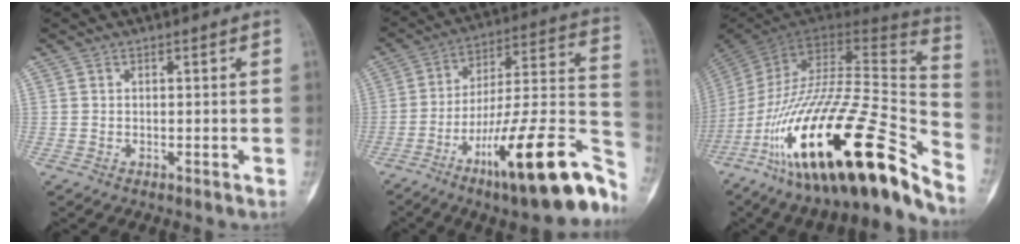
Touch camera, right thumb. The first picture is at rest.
{"total": 28.3, "force": [-13.9, 7.2, 23.6], "torque": [-0.282, 0.078, -0.208]}
{"total": 34.9, "force": [-21.2, 9.2, 26.2], "torque": [-0.397, 0.066, -0.352]}